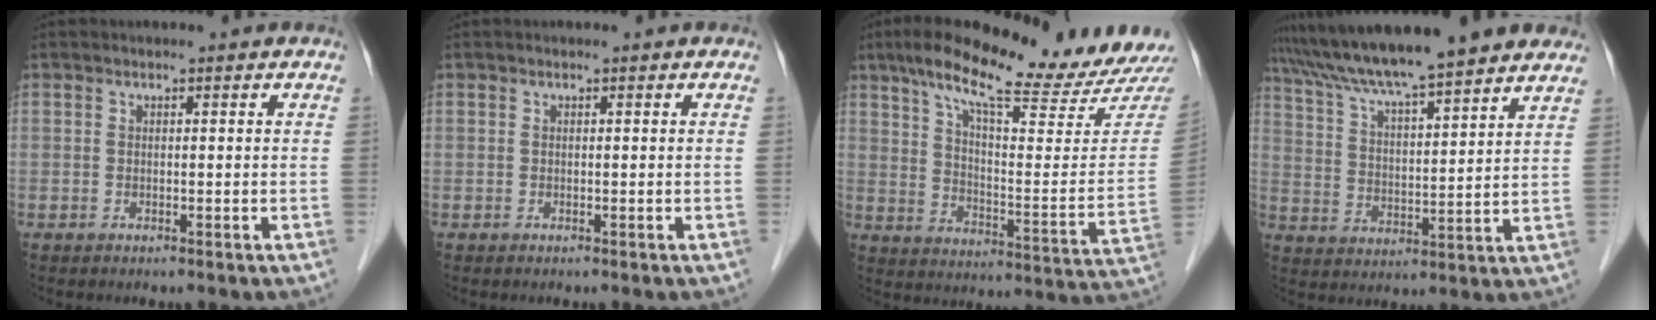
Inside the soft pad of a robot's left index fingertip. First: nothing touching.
{"total": 0.0}
{"total": 21.2, "force": [18.5, 0.8, 10.4], "torque": [-0.162, -0.037, 0.260]}
{"total": 20.0, "force": [17.2, 1.3, 10.1], "torque": [-0.167, 0.029, 0.260]}